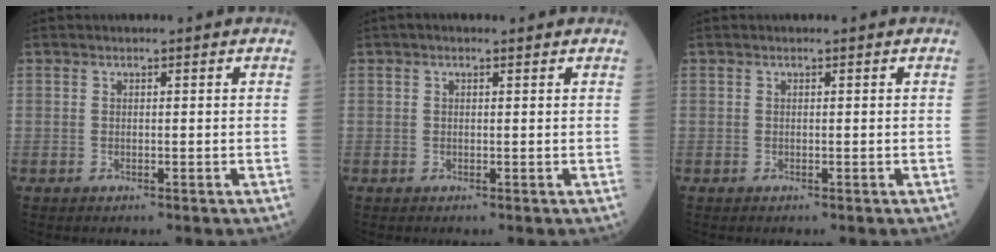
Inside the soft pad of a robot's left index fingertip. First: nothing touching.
{"total": 1.1, "force": [0.7, 0.4, 0.8], "torque": [-0.020, 0.011, 0.008]}
{"total": 0.0}